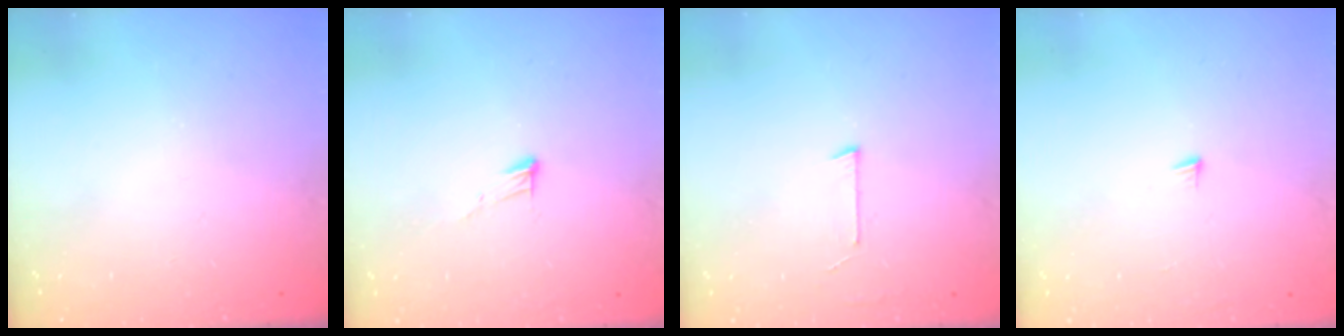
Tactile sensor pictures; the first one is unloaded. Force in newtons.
{"total": 4.0, "press": 4.0, "slide": 0.3}
{"total": 2.7, "press": 2.7, "slide": 0.2}
{"total": 5.2, "press": 5.2, "slide": 0.3}